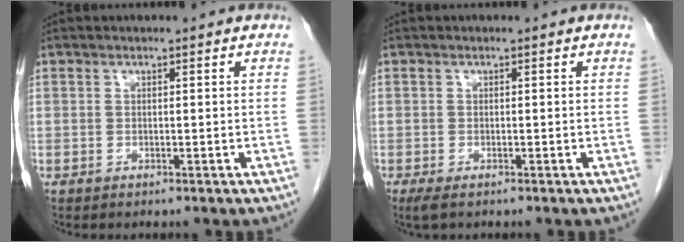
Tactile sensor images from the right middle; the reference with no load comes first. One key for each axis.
{"total": 2.2, "fx": -1.5, "fy": 0.8, "fz": 1.5, "tx": -0.029, "ty": -0.008, "tz": -0.023}